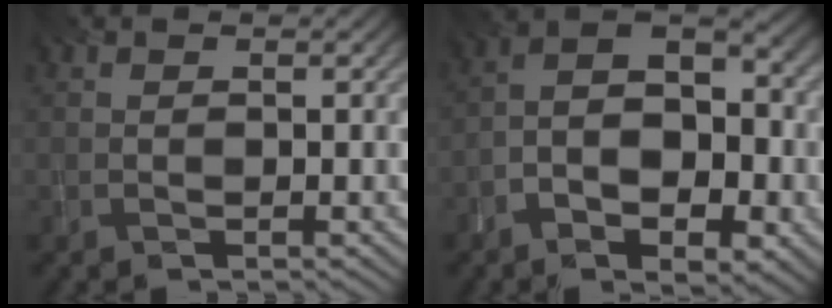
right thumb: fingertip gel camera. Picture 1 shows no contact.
{"total": 10.1, "force": [-4.1, 5.7, 7.2], "torque": [-0.099, -0.001, -0.074]}